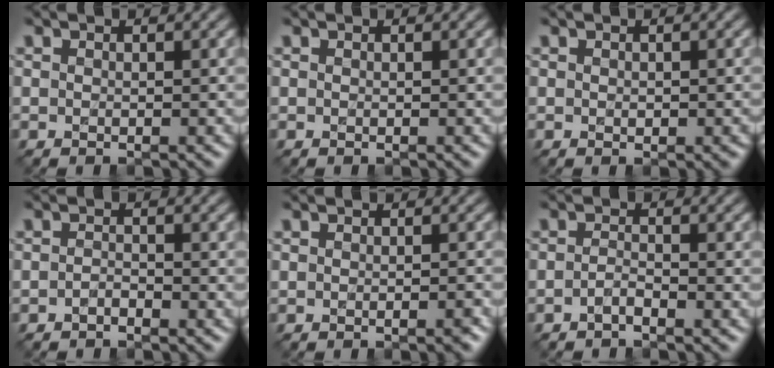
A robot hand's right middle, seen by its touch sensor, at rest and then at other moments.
{"total": 0.0}
{"total": 0.7, "force": [-0.1, 0.5, 0.5], "torque": [-0.005, -0.003, 0.000]}
{"total": 0.9, "force": [-0.7, 0.3, 0.5], "torque": [-0.011, 0.002, -0.013]}
{"total": 1.1, "force": [-0.6, 0.2, 0.9], "torque": [-0.010, 0.000, -0.011]}
{"total": 1.2, "force": [-0.8, 0.2, 0.8], "torque": [-0.018, 0.003, -0.017]}